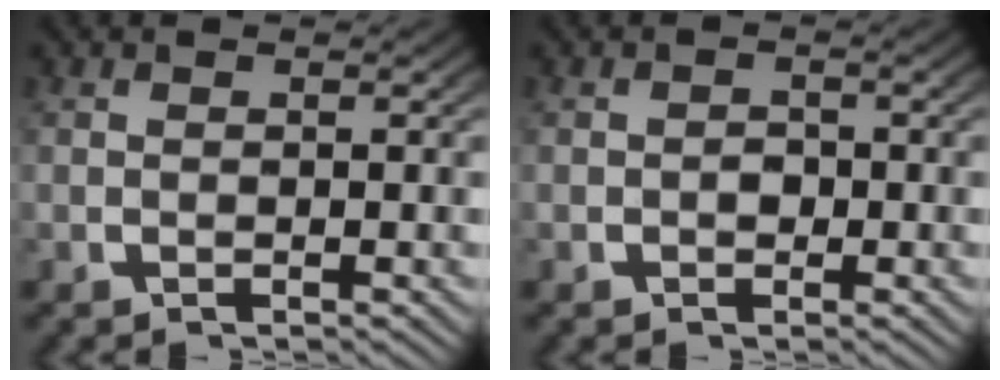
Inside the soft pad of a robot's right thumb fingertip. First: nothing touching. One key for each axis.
{"total": 1.1, "fx": -0.4, "fy": 0.9, "fz": 0.6, "tx": -0.012, "ty": -0.009, "tz": -0.006}